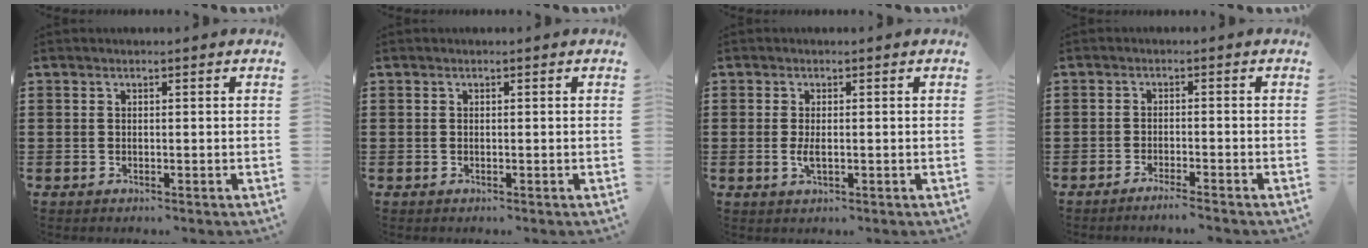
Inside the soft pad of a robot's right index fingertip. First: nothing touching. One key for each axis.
{"total": 0.0}
{"total": 2.1, "fx": -0.1, "fy": 0.7, "fz": 2.0, "tx": -0.044, "ty": -0.003, "tz": -0.005}
{"total": 2.1, "fx": -1.9, "fy": -0.5, "fz": 0.6, "tx": -0.010, "ty": -0.001, "tz": -0.037}